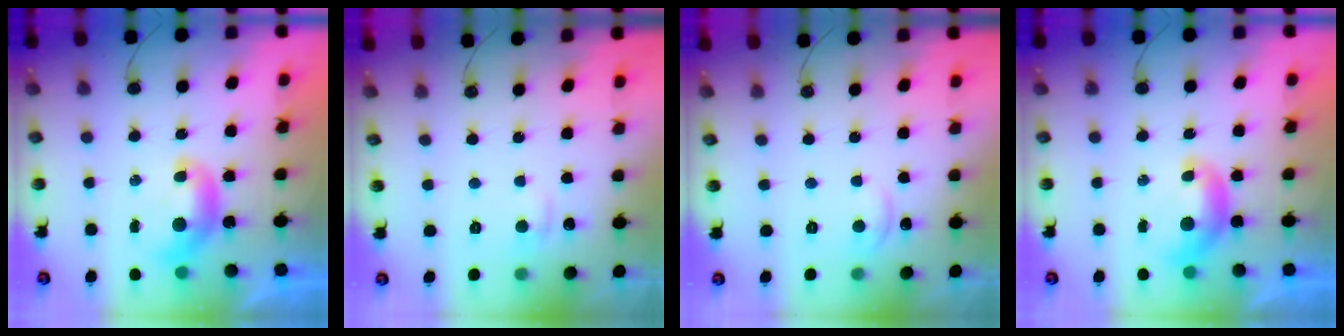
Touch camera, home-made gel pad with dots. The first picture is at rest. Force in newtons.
{"total": 1.2, "press": 0.9, "slide": 0.8}
{"total": 2.9, "press": 2.9, "slide": 0.2}
{"total": 0.0}